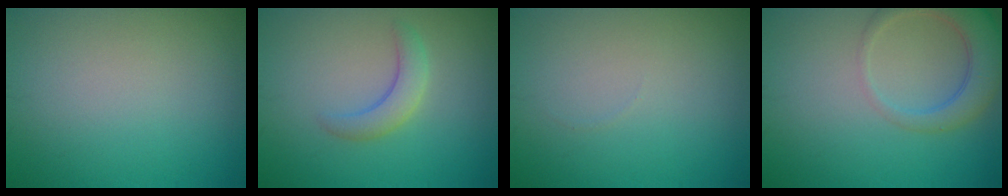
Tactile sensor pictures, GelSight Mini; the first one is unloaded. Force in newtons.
{"total": 2.4, "press": 2.4, "slide": 0.3}
{"total": 0.0}
{"total": 4.4, "press": 4.3, "slide": 0.6}